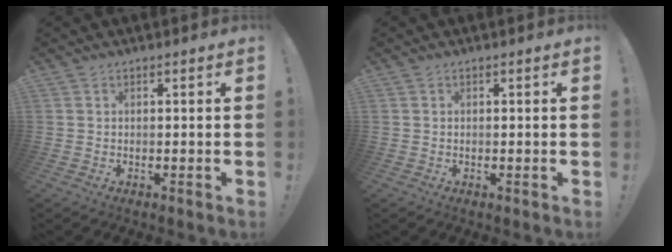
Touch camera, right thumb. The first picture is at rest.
{"total": 0.0}